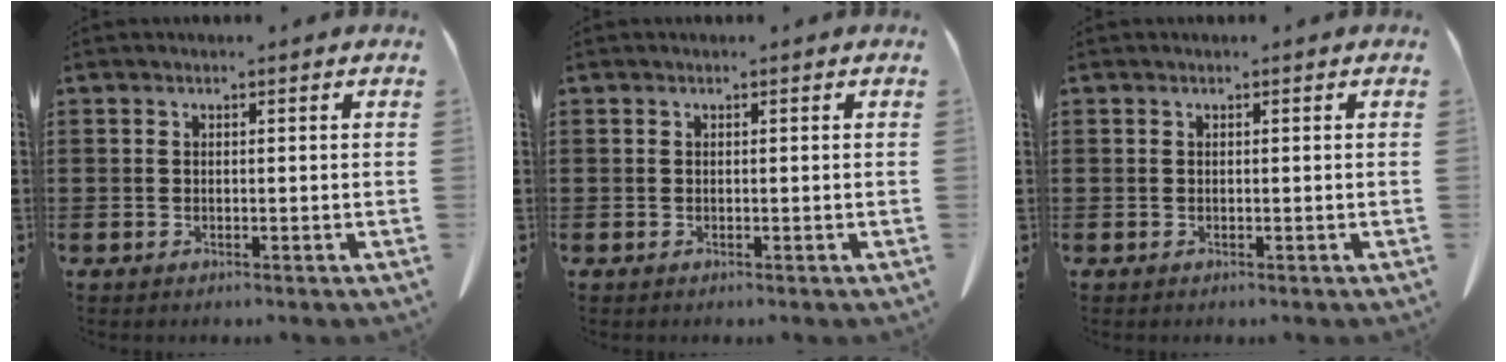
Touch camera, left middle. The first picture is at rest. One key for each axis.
{"total": 0.0}
{"total": 0.0}